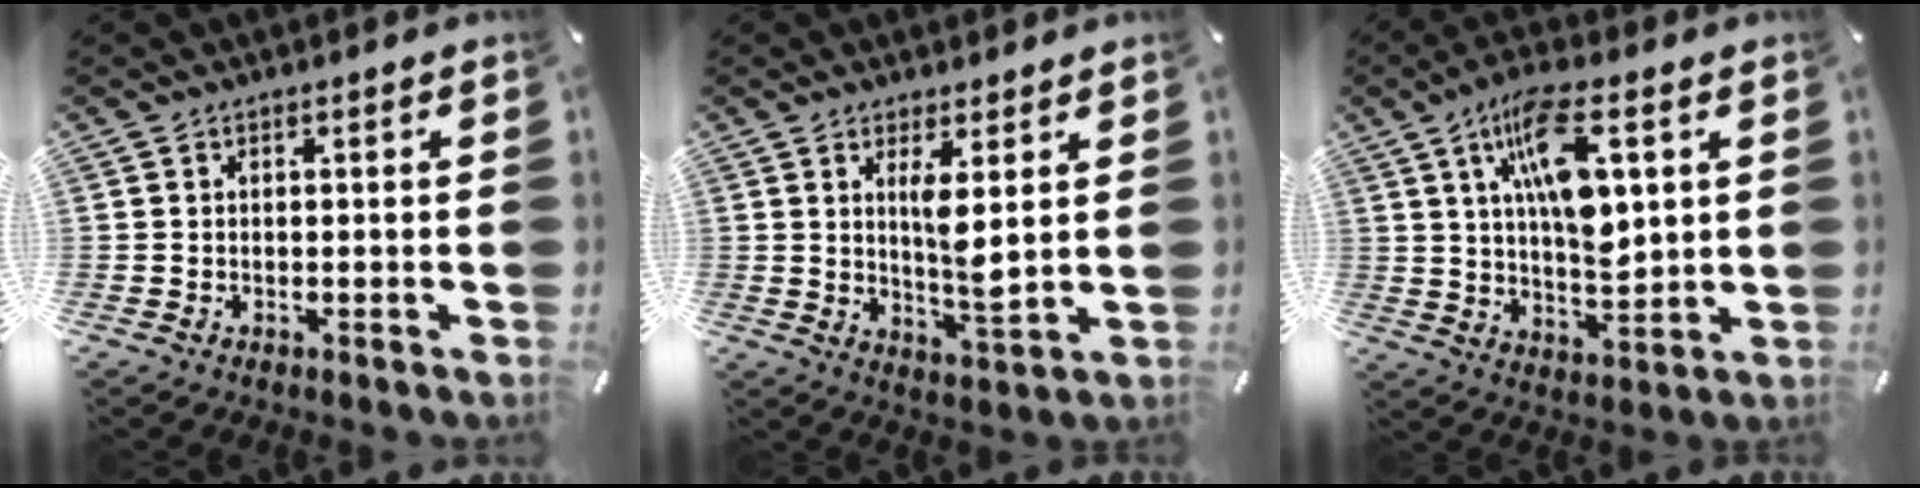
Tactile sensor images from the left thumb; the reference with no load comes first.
{"total": 7.0, "force": [2.5, 1.9, 6.3], "torque": [-0.118, -0.026, 0.035]}
{"total": 14.7, "force": [5.7, 5.7, 12.3], "torque": [-0.223, -0.010, 0.091]}